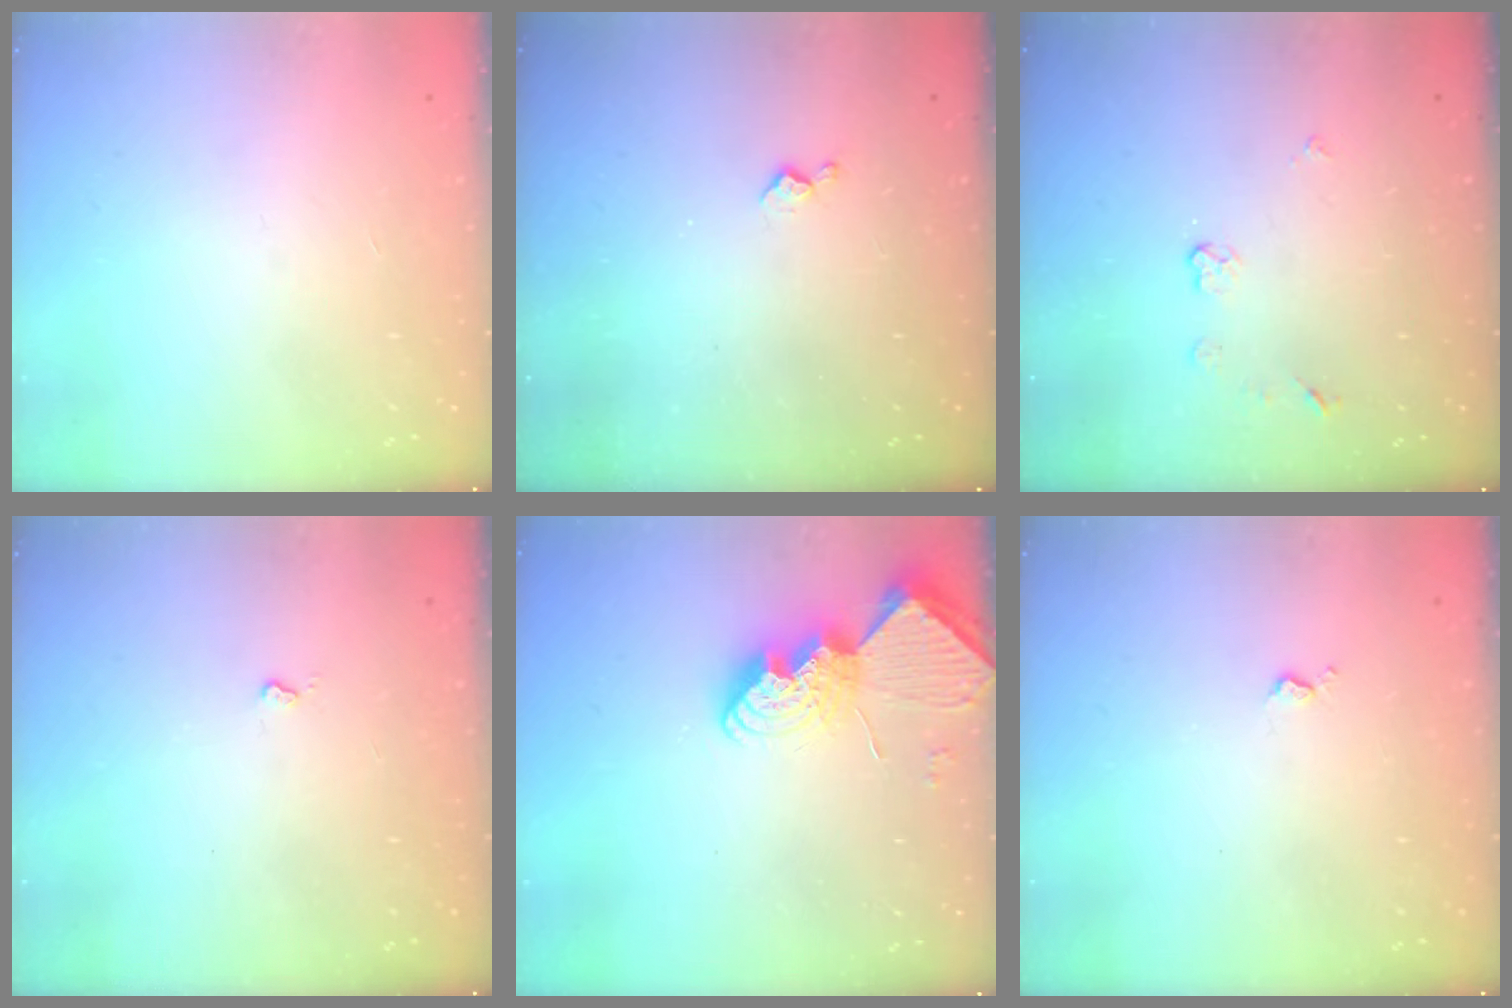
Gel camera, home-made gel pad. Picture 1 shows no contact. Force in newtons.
{"total": 3.4, "press": 3.4, "slide": 0.4}
{"total": 4.9, "press": 4.9, "slide": 0.0}
{"total": 2.7, "press": 2.6, "slide": 0.4}
{"total": 12.9, "press": 12.9, "slide": 0.7}
{"total": 3.4, "press": 3.3, "slide": 0.5}